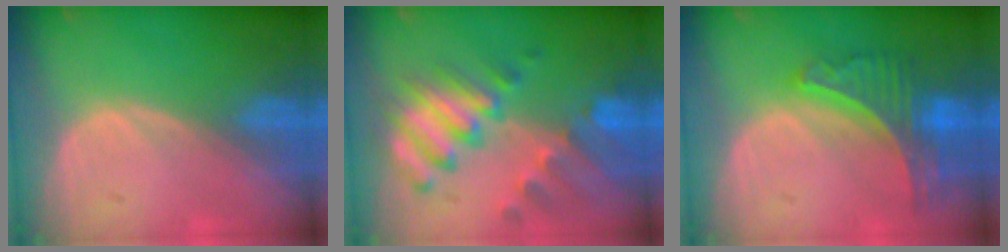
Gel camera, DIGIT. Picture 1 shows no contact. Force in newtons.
{"total": 10.4, "press": 9.0, "slide": 5.2}
{"total": 7.8, "press": 6.9, "slide": 3.6}